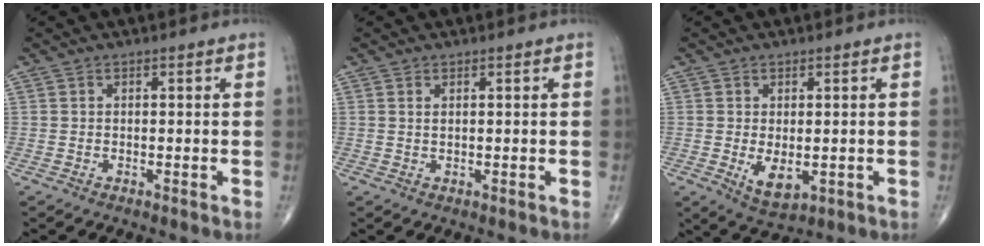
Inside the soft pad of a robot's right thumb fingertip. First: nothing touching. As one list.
[{"total": 0.7, "force": [0.4, 0.2, 0.5], "torque": [-0.010, -0.002, 0.008]}, {"total": 5.1, "force": [-0.7, 2.7, 4.3], "torque": [-0.065, -0.014, 0.001]}]